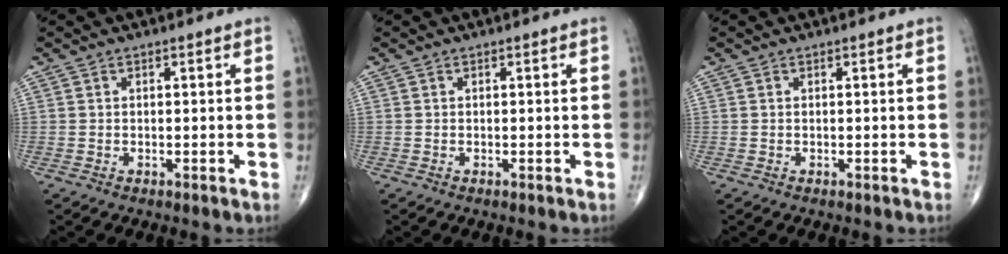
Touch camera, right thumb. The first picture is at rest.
{"total": 0.0}
{"total": 0.0}